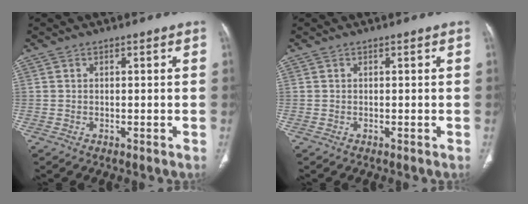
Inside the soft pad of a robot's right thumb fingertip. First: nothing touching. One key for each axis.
{"total": 0.0}